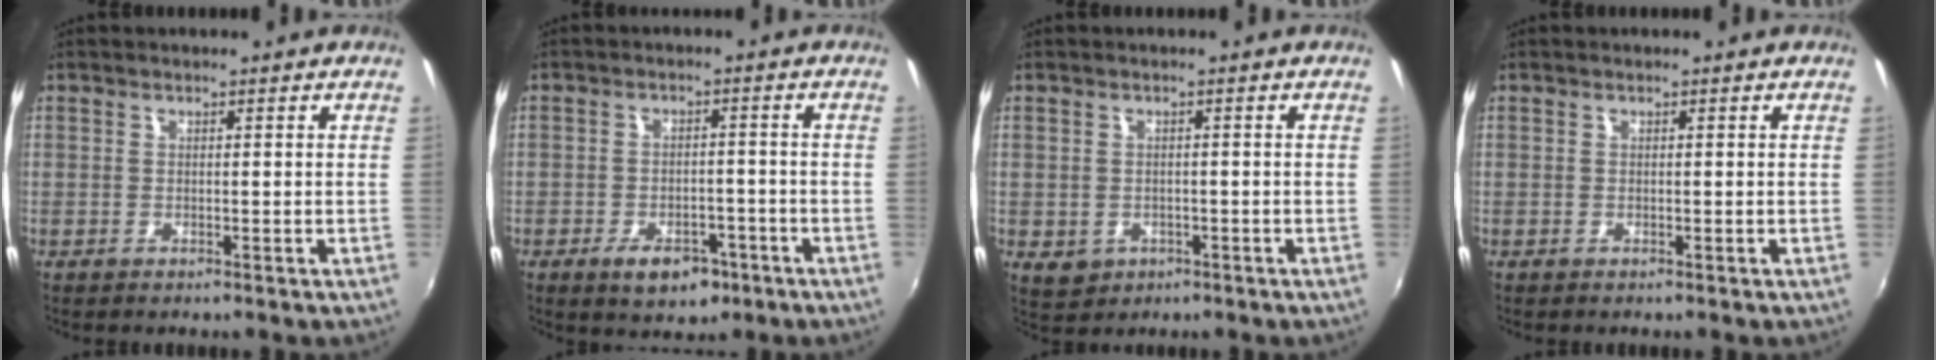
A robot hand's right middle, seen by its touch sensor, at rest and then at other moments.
{"total": 7.1, "force": [-4.2, 4.1, 4.0], "torque": [-0.085, 0.001, -0.053]}
{"total": 3.8, "force": [-1.1, 3.2, 1.7], "torque": [-0.036, -0.003, -0.008]}
{"total": 0.0}